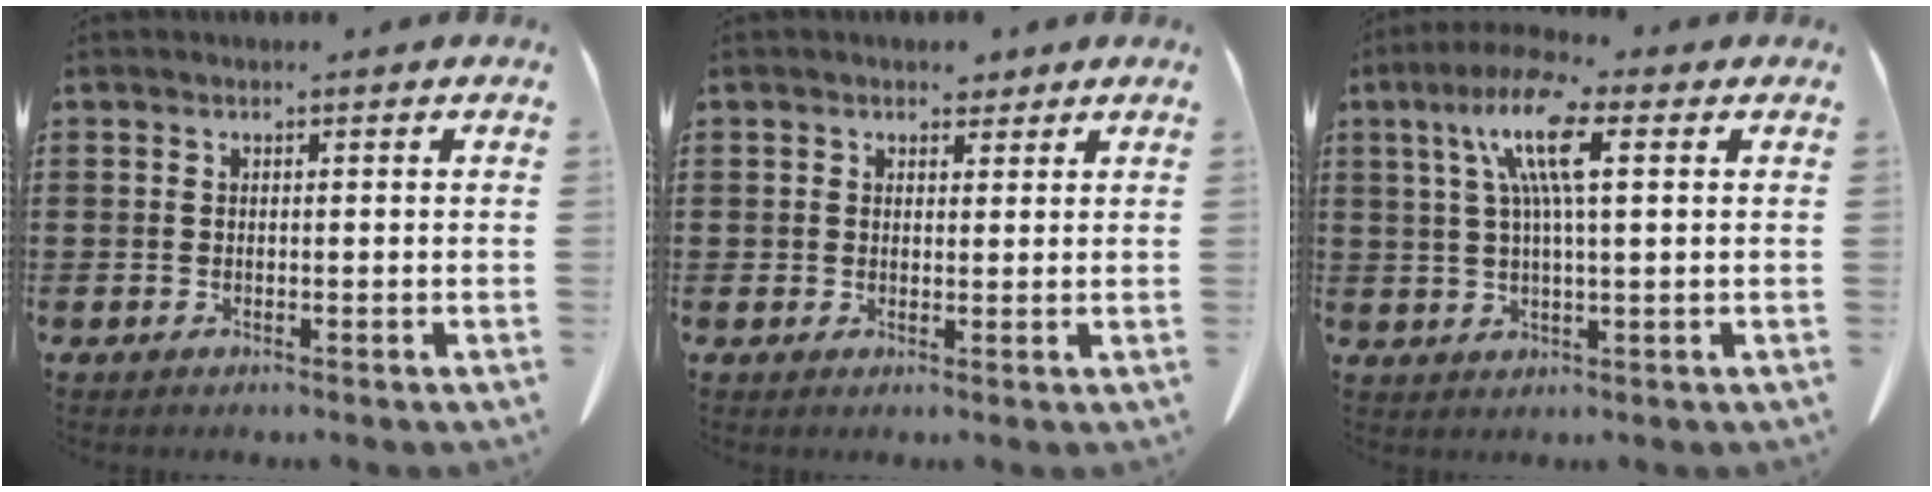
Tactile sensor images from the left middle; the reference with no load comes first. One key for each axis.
{"total": 2.7, "fx": 2.2, "fy": 1.6, "fz": 0.2, "tx": -0.004, "ty": 0.007, "tz": 0.040}
{"total": 10.1, "fx": 3.9, "fy": 2.1, "fz": 9.0, "tx": -0.197, "ty": 0.009, "tz": 0.060}